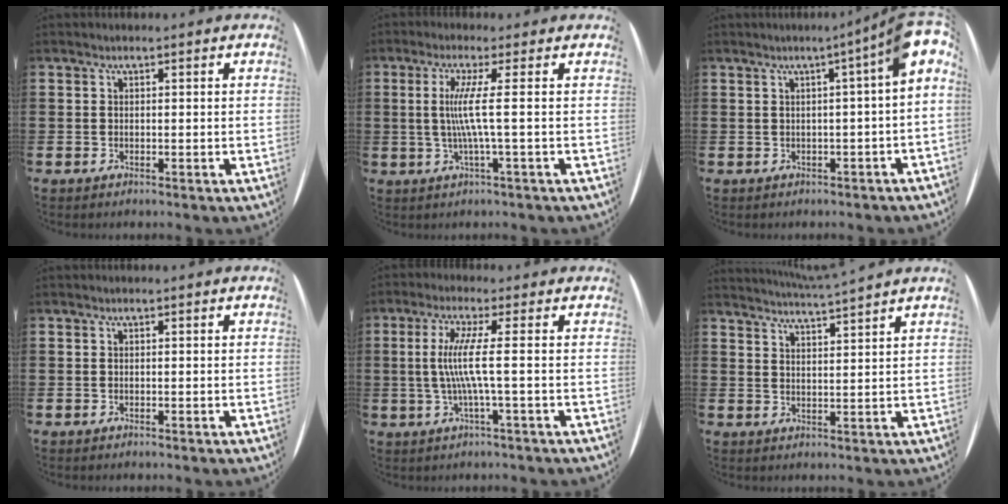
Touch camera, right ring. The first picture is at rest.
{"total": 5.4, "force": [-0.1, -0.8, 5.4], "torque": [-0.117, -0.015, -0.013]}
{"total": 3.1, "force": [0.6, -0.4, 3.1], "torque": [-0.046, -0.016, -0.003]}
{"total": 0.0}
{"total": 6.2, "force": [-0.5, -0.4, 6.2], "torque": [-0.138, -0.013, -0.022]}
{"total": 3.6, "force": [3.4, -1.2, 0.0], "torque": [-0.007, -0.024, 0.060]}